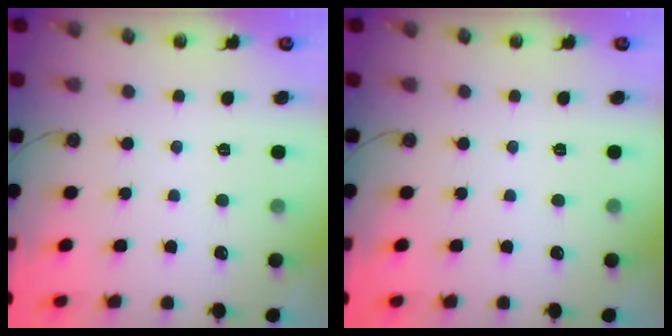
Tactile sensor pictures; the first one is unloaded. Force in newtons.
{"total": 0.0}